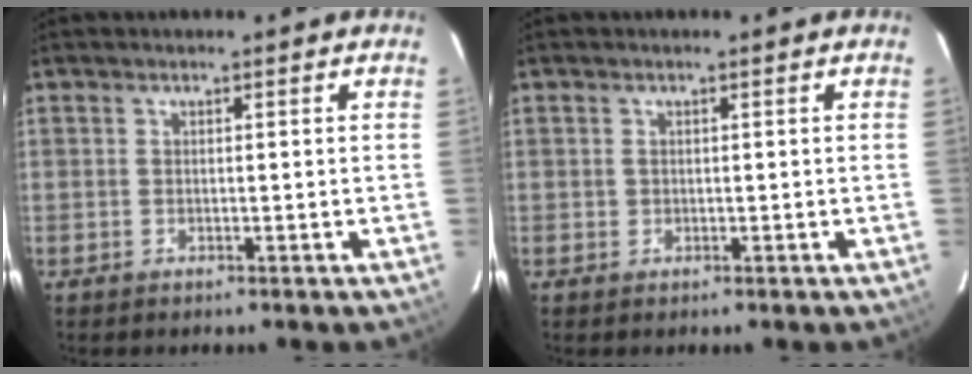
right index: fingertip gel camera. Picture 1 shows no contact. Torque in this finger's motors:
{"motor_torque": [0.06, 0.05, 0.05, 0.01]}